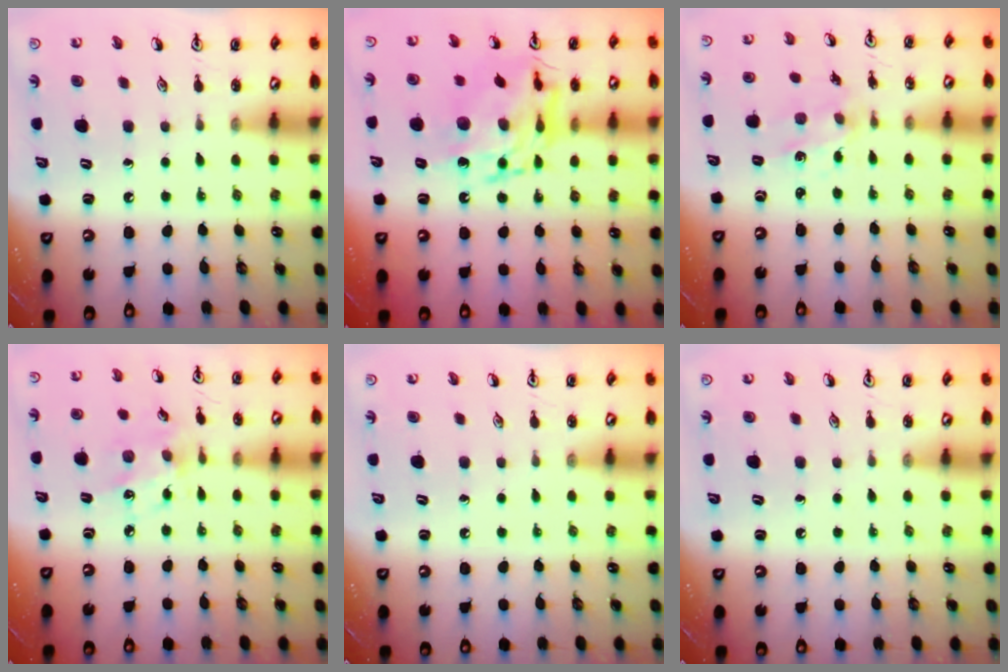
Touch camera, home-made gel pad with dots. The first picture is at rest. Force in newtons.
{"total": 14.0, "press": 14.0, "slide": 1.2}
{"total": 1.1, "press": 1.0, "slide": 0.3}
{"total": 6.9, "press": 6.7, "slide": 1.6}
{"total": 0.0}
{"total": 0.0}